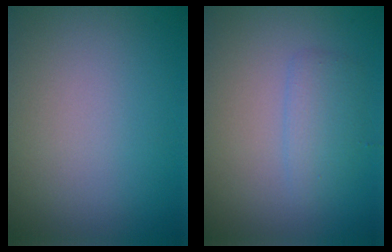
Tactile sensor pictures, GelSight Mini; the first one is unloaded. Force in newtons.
{"total": 1.9, "press": 1.9, "slide": 0.1}